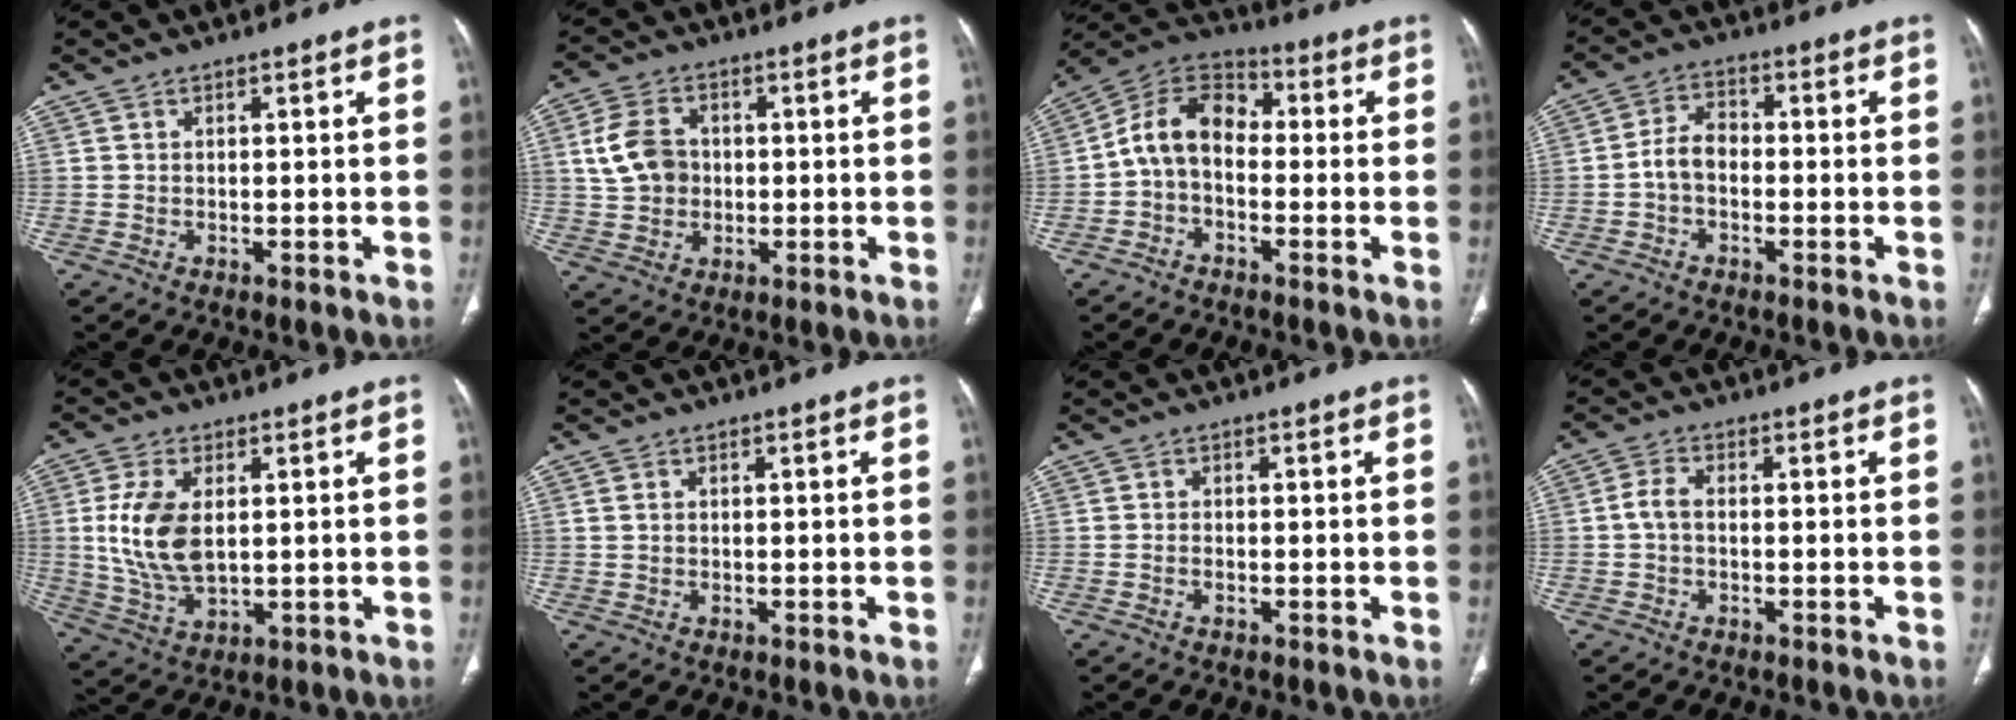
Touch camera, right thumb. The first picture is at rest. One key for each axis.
{"total": 8.6, "fx": 0.9, "fy": 6.8, "fz": 5.1, "tx": -0.084, "ty": 0.008, "tz": 0.017}
{"total": 10.2, "fx": -1.2, "fy": 7.2, "fz": 7.2, "tx": -0.112, "ty": 0.036, "tz": -0.040}
{"total": 5.1, "fx": -1.2, "fy": 3.4, "fz": 3.6, "tx": -0.059, "ty": 0.020, "tz": -0.031}
{"total": 11.3, "fx": 1.5, "fy": 6.3, "fz": 9.3, "tx": -0.195, "ty": -0.011, "tz": 0.037}
{"total": 1.1, "fx": 0.3, "fy": 0.7, "fz": 0.7, "tx": -0.019, "ty": 0.002, "tz": 0.009}
{"total": 0.7, "fx": -0.3, "fy": 0.4, "fz": 0.5, "tx": -0.010, "ty": 0.003, "tz": -0.006}
{"total": 3.2, "fx": -0.3, "fy": 1.9, "fz": 2.6, "tx": -0.054, "ty": 0.008, "tz": -0.011}